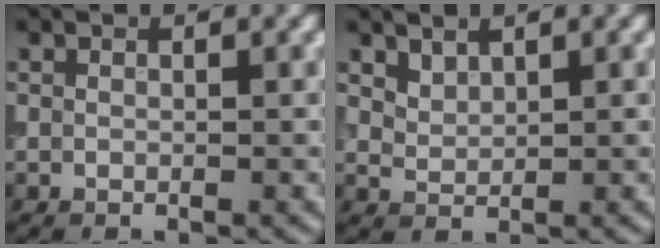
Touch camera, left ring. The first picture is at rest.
{"total": 1.5, "force": [1.2, 0.7, 0.4], "torque": [-0.013, -0.006, 0.031]}